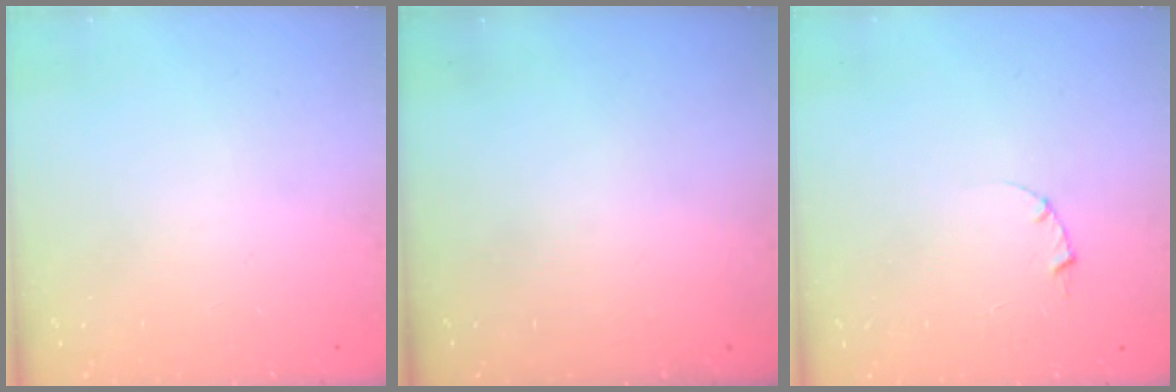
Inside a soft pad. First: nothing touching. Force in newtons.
{"total": 0.0}
{"total": 1.0, "press": 1.0, "slide": 0.3}